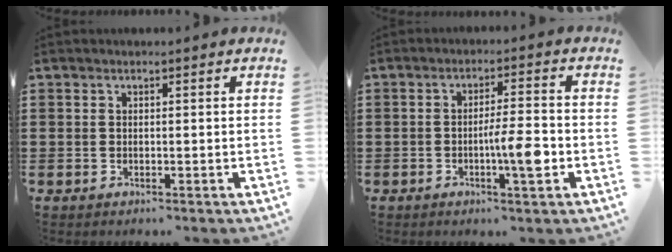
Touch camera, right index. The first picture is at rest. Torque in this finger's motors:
{"motor_torque": [1.68, -0.16, 0.61, 0.09]}